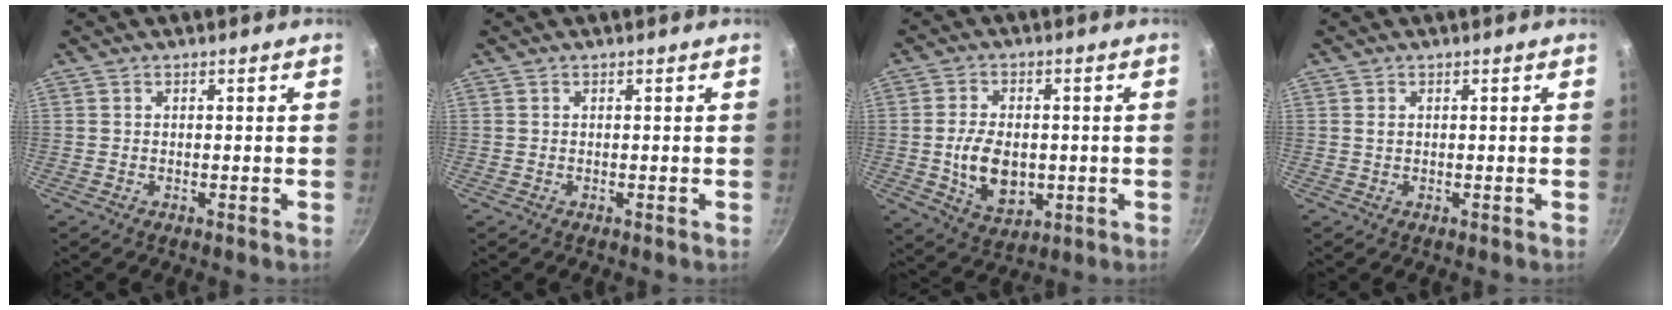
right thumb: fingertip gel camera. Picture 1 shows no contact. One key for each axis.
{"total": 0.0}
{"total": 10.5, "fx": -1.0, "fy": 6.9, "fz": 7.8, "tx": -0.121, "ty": -0.002, "tz": -0.008}
{"total": 0.7, "fx": 0.2, "fy": 0.5, "fz": 0.5, "tx": -0.007, "ty": 0.000, "tz": 0.003}